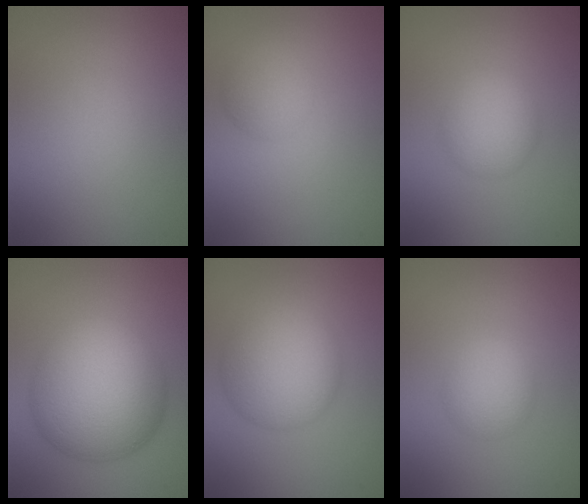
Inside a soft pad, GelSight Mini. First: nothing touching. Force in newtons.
{"total": 2.6, "press": 2.6, "slide": 0.1}
{"total": 3.4, "press": 3.4, "slide": 0.1}
{"total": 11.1, "press": 11.1, "slide": 0.3}
{"total": 7.0, "press": 7.0, "slide": 0.2}
{"total": 2.7, "press": 2.7, "slide": 0.1}